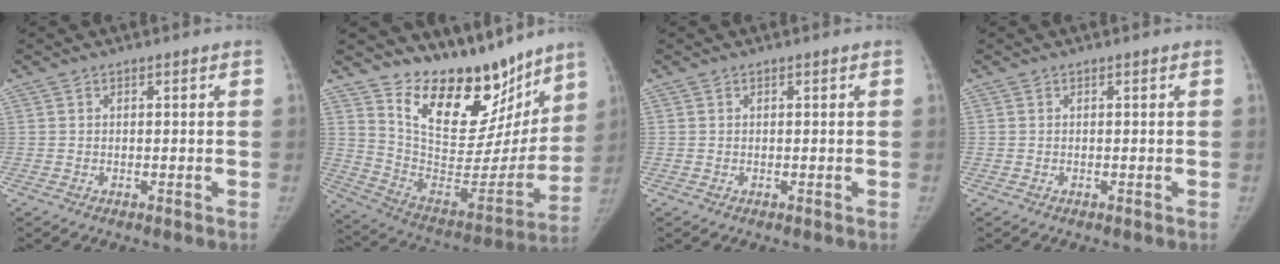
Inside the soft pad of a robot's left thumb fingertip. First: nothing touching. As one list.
[{"total": 23.7, "force": [17.9, 11.2, 10.7], "torque": [-0.110, -0.112, 0.288]}, {"total": 0.0}, {"total": 0.0}]